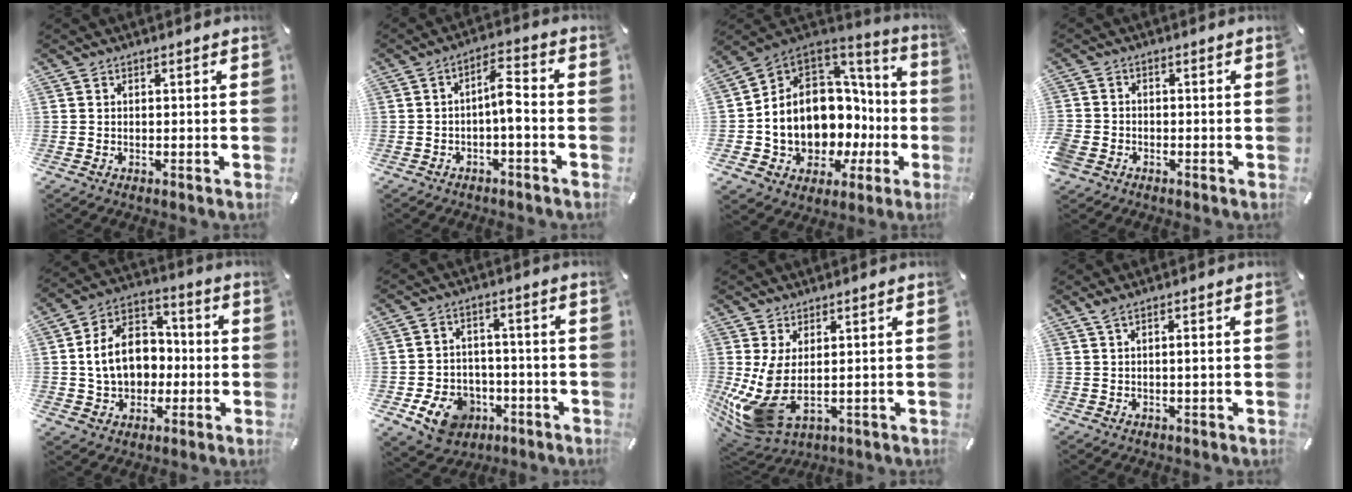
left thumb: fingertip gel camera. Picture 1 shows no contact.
{"total": 6.8, "force": [-1.4, 2.5, 6.1], "torque": [-0.107, 0.018, -0.024]}
{"total": 14.8, "force": [-0.4, 12.0, 8.8], "torque": [-0.186, -0.044, 0.007]}
{"total": 3.0, "force": [-1.5, 2.4, 1.0], "torque": [-0.026, 0.003, -0.033]}
{"total": 13.0, "force": [-1.3, 11.0, 6.9], "torque": [-0.145, 0.026, -0.017]}
{"total": 10.0, "force": [-4.5, 7.9, 4.1], "torque": [-0.070, 0.034, -0.076]}
{"total": 9.9, "force": [-0.4, 5.1, 8.5], "torque": [-0.198, -0.026, 0.000]}
{"total": 1.9, "force": [0.6, 0.0, 1.8], "torque": [-0.039, -0.001, 0.008]}